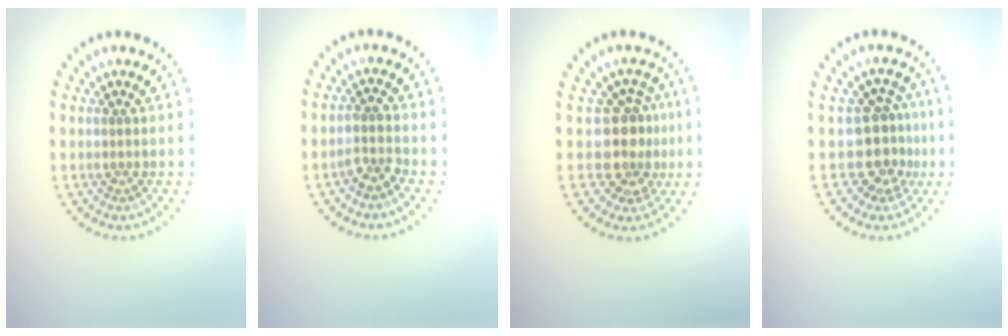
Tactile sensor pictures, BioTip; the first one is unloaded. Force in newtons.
{"total": 1.3, "press": 1.1, "slide": 0.7}
{"total": 3.6, "press": 2.8, "slide": 2.3}
{"total": 3.4, "press": 2.6, "slide": 2.3}